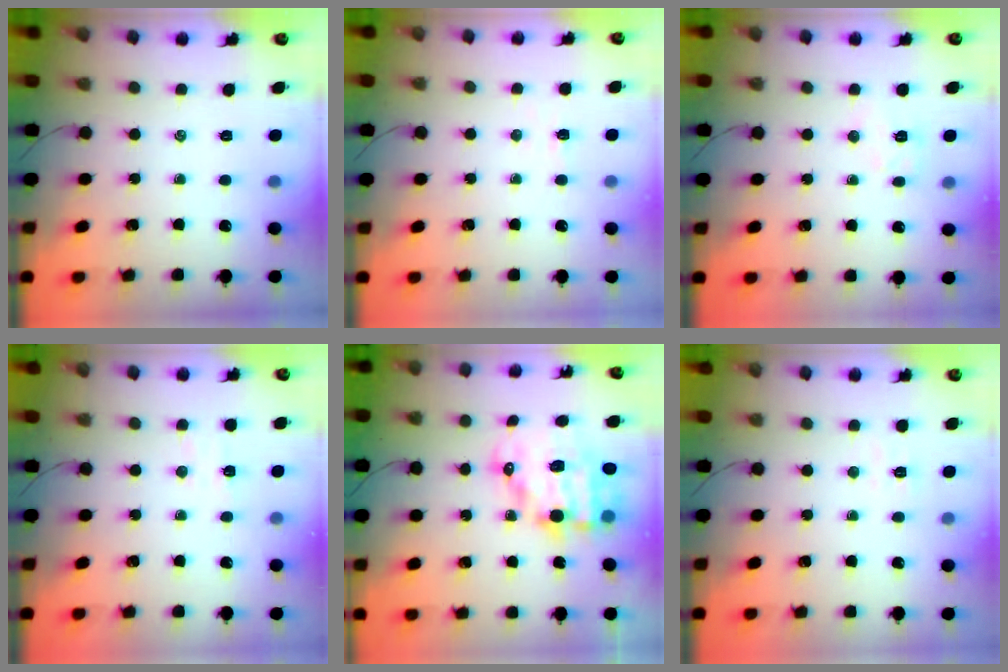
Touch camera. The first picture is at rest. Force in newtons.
{"total": 2.6, "press": 2.5, "slide": 0.8}
{"total": 6.0, "press": 5.9, "slide": 0.9}
{"total": 3.6, "press": 3.5, "slide": 0.9}
{"total": 14.1, "press": 13.8, "slide": 3.2}
{"total": 3.6, "press": 3.5, "slide": 1.0}